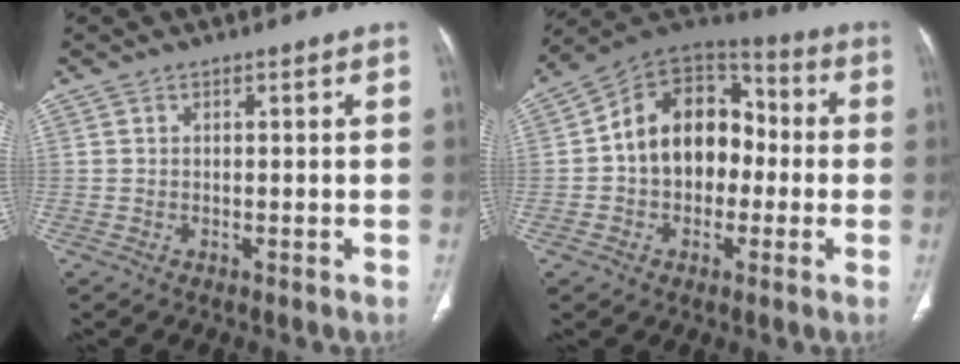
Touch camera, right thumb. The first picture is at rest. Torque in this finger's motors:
{"motor_torque": [-0.26, 0.82, 0.29, 0.24, 0.13]}